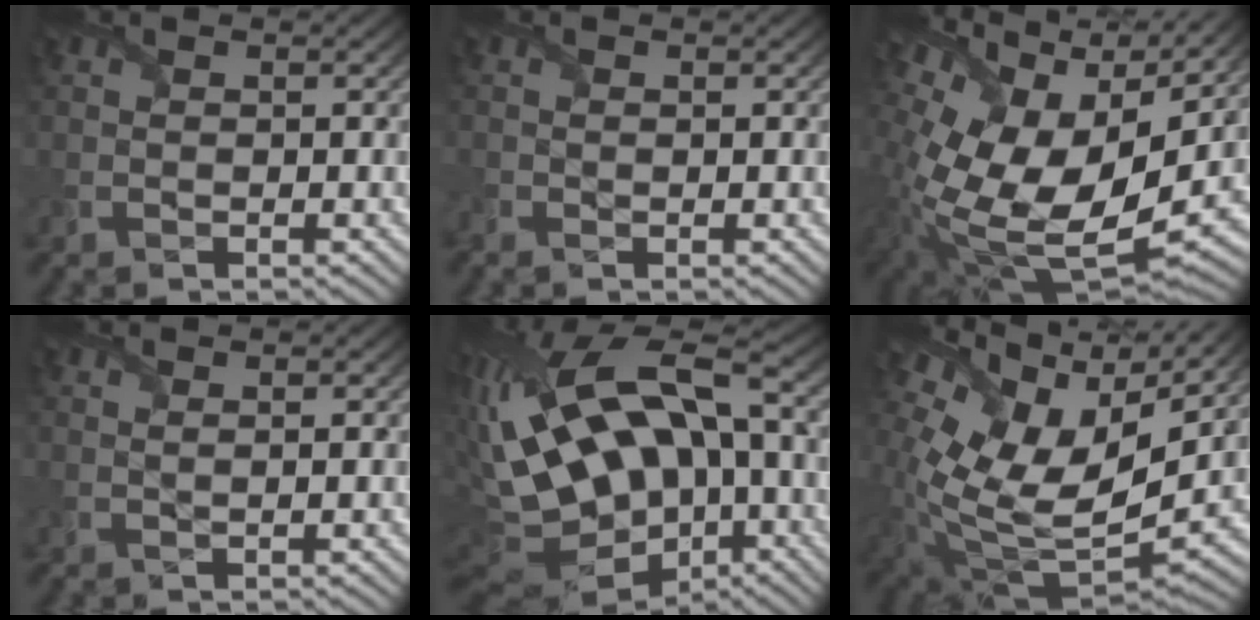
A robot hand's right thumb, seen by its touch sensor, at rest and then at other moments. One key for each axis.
{"total": 0.8, "fx": -0.4, "fy": 0.3, "fz": 0.6, "tx": -0.016, "ty": -0.003, "tz": -0.008}
{"total": 17.0, "fx": 3.4, "fy": 9.7, "fz": 13.6, "tx": -0.289, "ty": -0.013, "tz": 0.075}
{"total": 1.0, "fx": 0.5, "fy": 0.1, "fz": 0.8, "tx": -0.018, "ty": 0.001, "tz": 0.006}
{"total": 21.9, "fx": -1.7, "fy": 12.2, "fz": 18.1, "tx": -0.363, "ty": -0.008, "tz": -0.024}
{"total": 16.6, "fx": 4.4, "fy": 10.4, "fz": 12.1, "tx": -0.266, "ty": -0.016, "tz": 0.105}